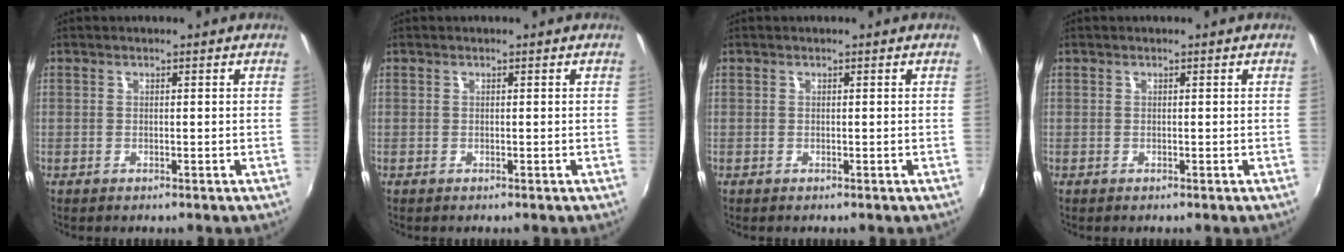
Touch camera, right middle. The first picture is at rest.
{"total": 0.0}
{"total": 0.0}
{"total": 0.0}